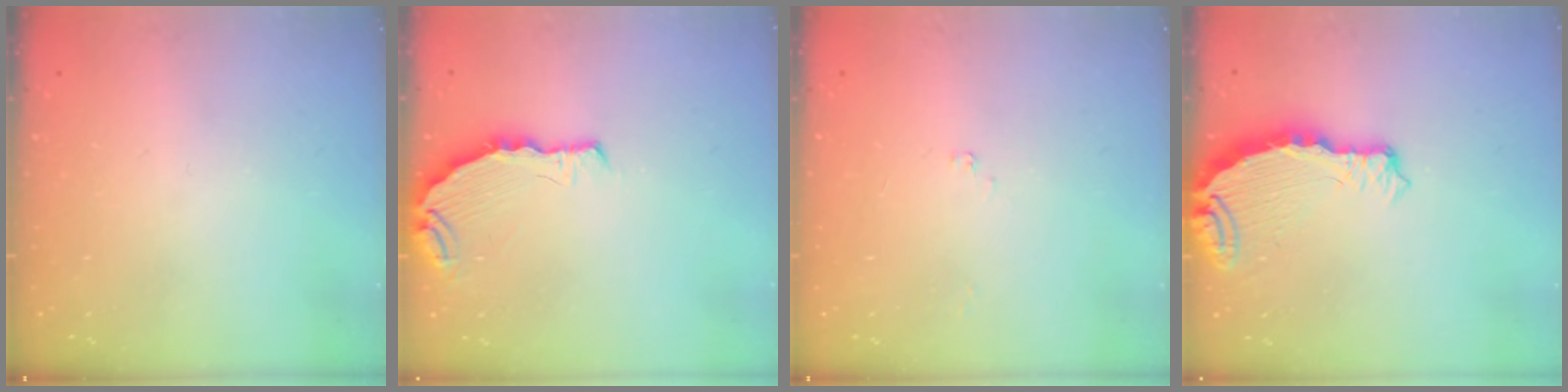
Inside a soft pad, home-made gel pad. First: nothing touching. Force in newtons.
{"total": 7.5, "press": 6.0, "slide": 4.5}
{"total": 0.9, "press": 0.9, "slide": 0.1}
{"total": 7.9, "press": 7.9, "slide": 0.9}